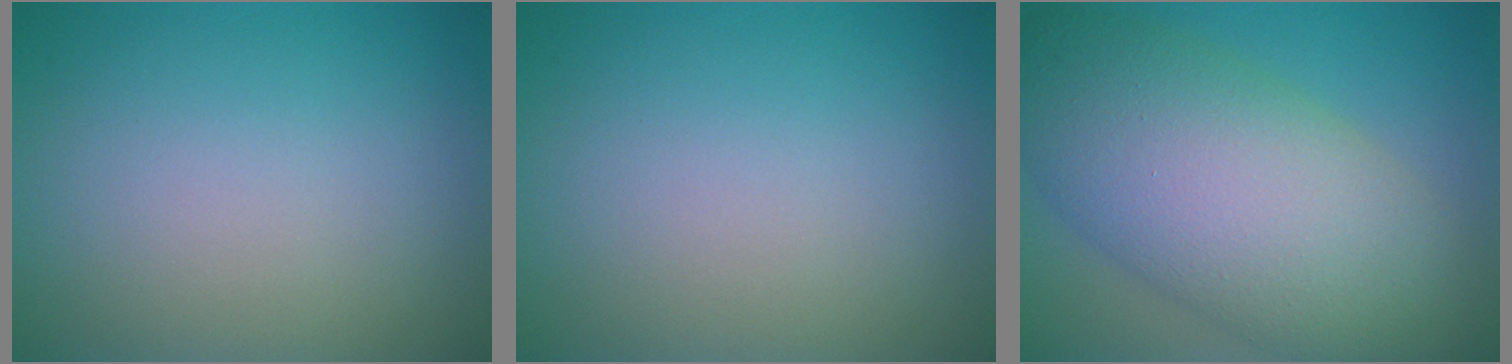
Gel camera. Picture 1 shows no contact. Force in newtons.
{"total": 0.0}
{"total": 11.8, "press": 11.8, "slide": 0.2}